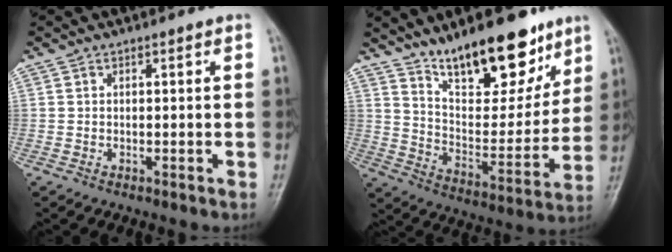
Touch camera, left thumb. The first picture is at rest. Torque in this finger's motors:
{"motor_torque": [1.57, 1.41, 1.40, -1.37, 0.07]}